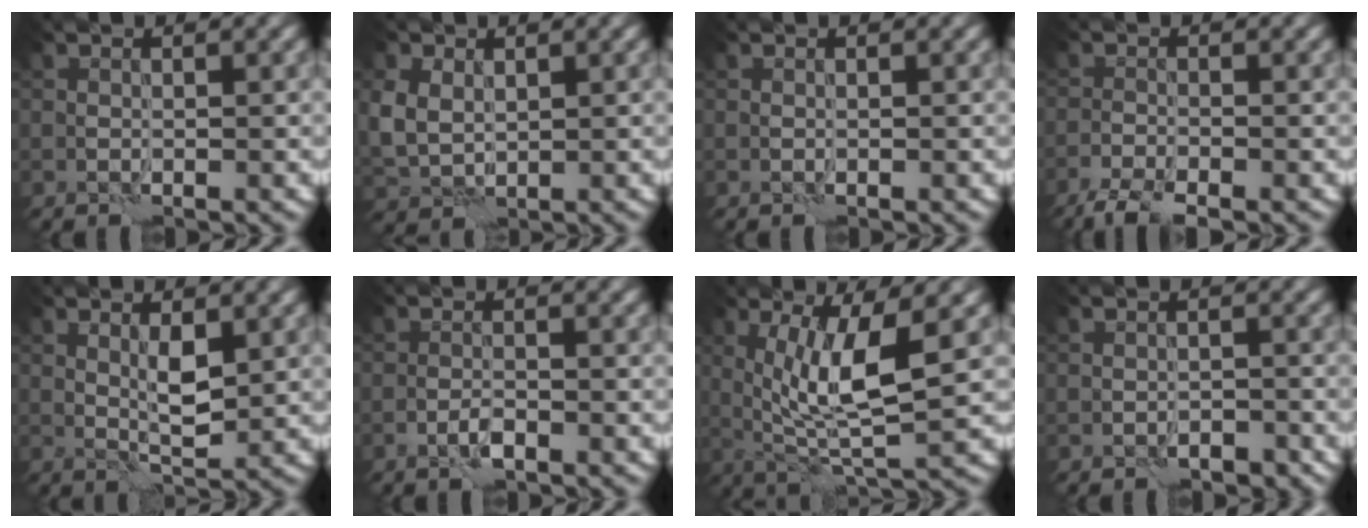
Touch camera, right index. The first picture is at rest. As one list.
[{"total": 3.9, "force": [1.1, 3.0, 2.2], "torque": [-0.062, -0.004, 0.026]}, {"total": 0.0}, {"total": 3.4, "force": [-2.8, 0.6, 1.9], "torque": [-0.041, -0.008, -0.058]}, {"total": 2.3, "force": [1.1, 0.5, 1.9], "torque": [-0.038, -0.007, 0.022]}, {"total": 1.2, "force": [-0.8, 0.3, 0.9], "torque": [-0.019, 0.002, -0.018]}, {"total": 6.8, "force": [1.4, 1.8, 6.4], "torque": [-0.123, -0.009, 0.031]}, {"total": 1.5, "force": [-1.2, 0.7, 0.5], "torque": [-0.003, 0.006, -0.018]}]